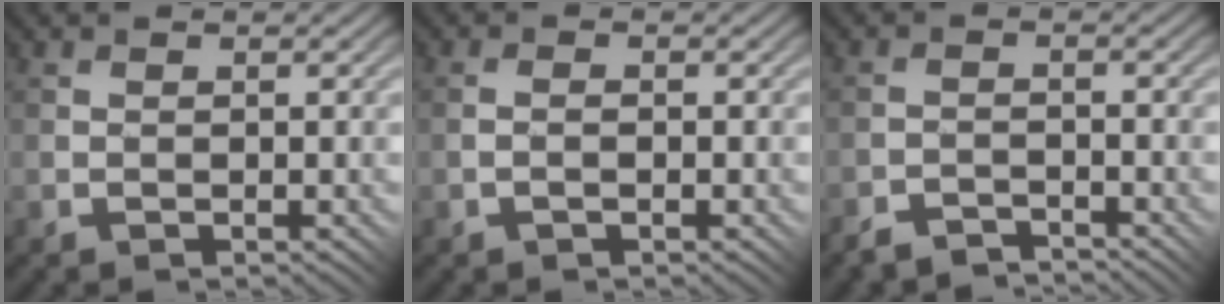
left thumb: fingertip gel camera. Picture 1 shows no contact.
{"total": 1.4, "force": [-0.4, 0.9, 1.0], "torque": [-0.002, 0.008, -0.012]}
{"total": 2.8, "force": [-2.8, 0.1, 0.1], "torque": [0.001, 0.009, -0.059]}